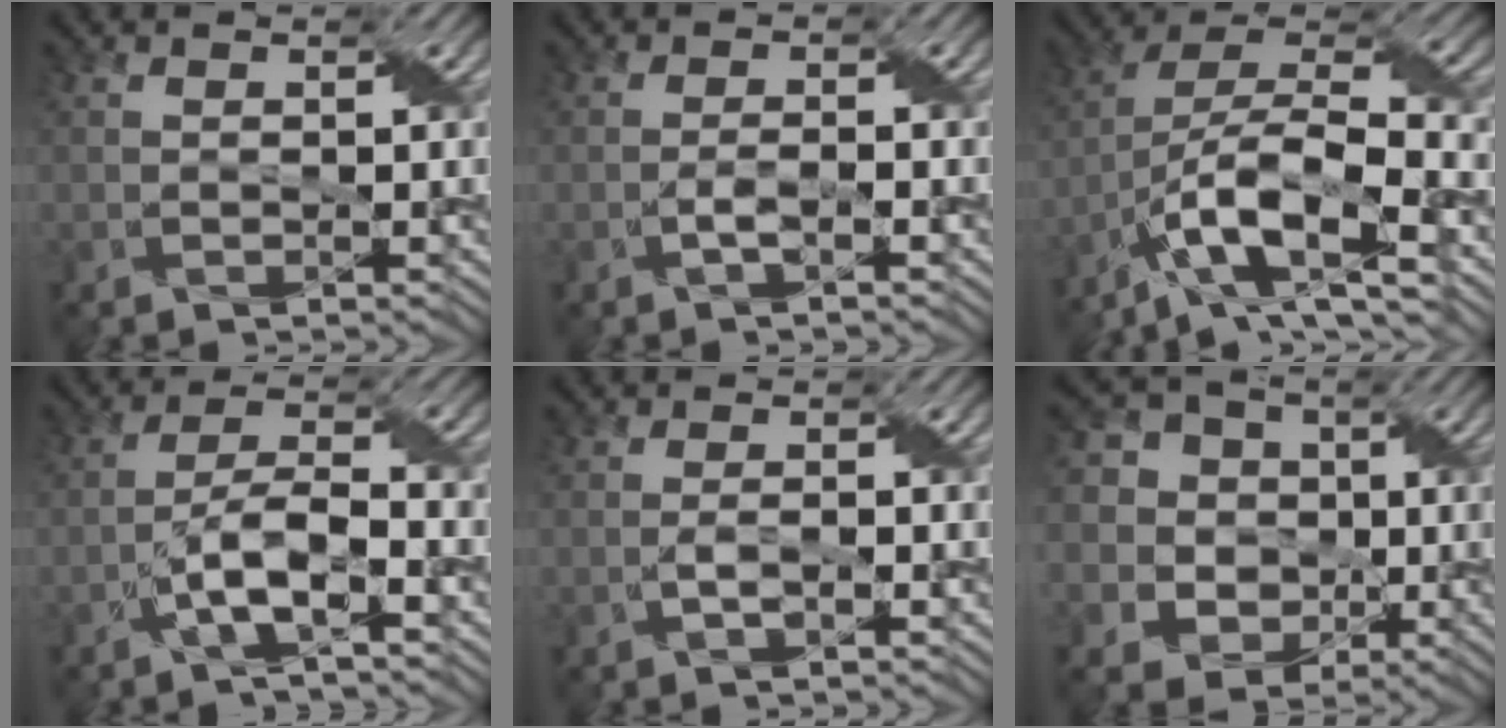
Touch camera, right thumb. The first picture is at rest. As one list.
[{"total": 1.2, "force": [-0.9, 0.0, 0.7], "torque": [-0.021, 0.002, -0.018]}, {"total": 14.0, "force": [-6.3, 5.4, 11.3], "torque": [-0.225, -0.016, -0.112]}, {"total": 5.7, "force": [-2.9, 1.3, 4.7], "torque": [-0.092, 0.007, -0.059]}, {"total": 0.7, "force": [-0.5, 0.0, 0.5], "torque": [-0.015, 0.001, -0.011]}, {"total": 7.7, "force": [-0.6, 7.3, 2.3], "torque": [-0.083, 0.001, -0.030]}]